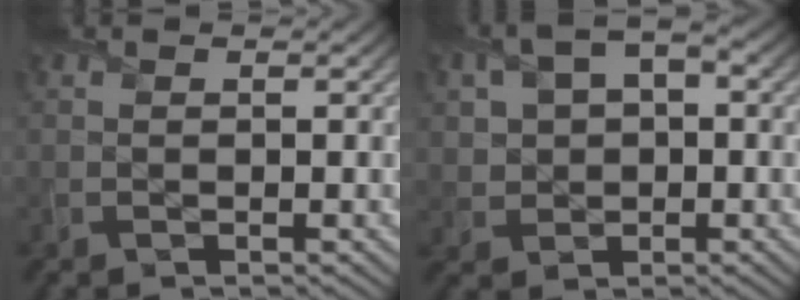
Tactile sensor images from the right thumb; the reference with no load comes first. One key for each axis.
{"total": 7.2, "fx": 1.6, "fy": 4.9, "fz": 5.0, "tx": -0.097, "ty": 0.004, "tz": 0.028}